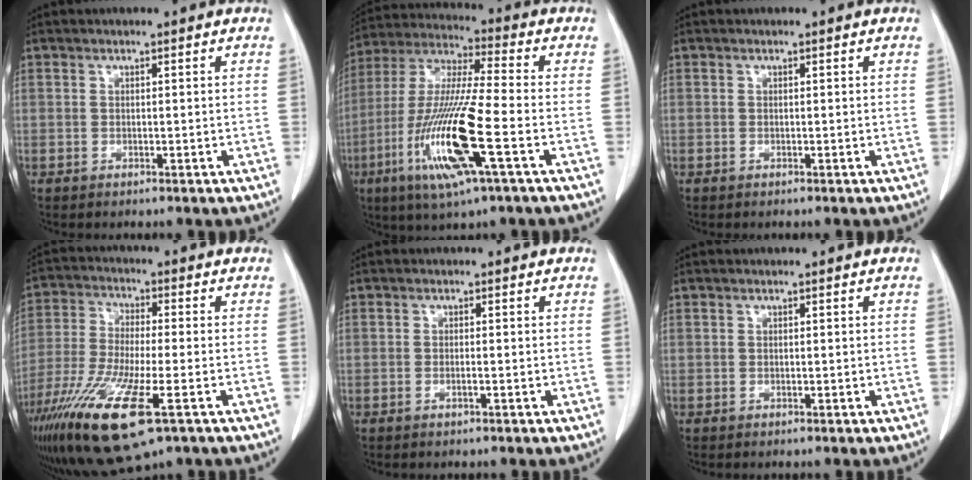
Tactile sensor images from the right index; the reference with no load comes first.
{"total": 17.2, "force": [-5.7, 0.9, 16.2], "torque": [-0.337, -0.020, -0.108]}
{"total": 0.0}
{"total": 16.9, "force": [-8.6, 2.9, 14.3], "torque": [-0.302, -0.044, -0.155]}
{"total": 0.7, "force": [-0.3, 0.0, 0.7], "torque": [-0.015, 0.000, -0.004]}
{"total": 0.0}